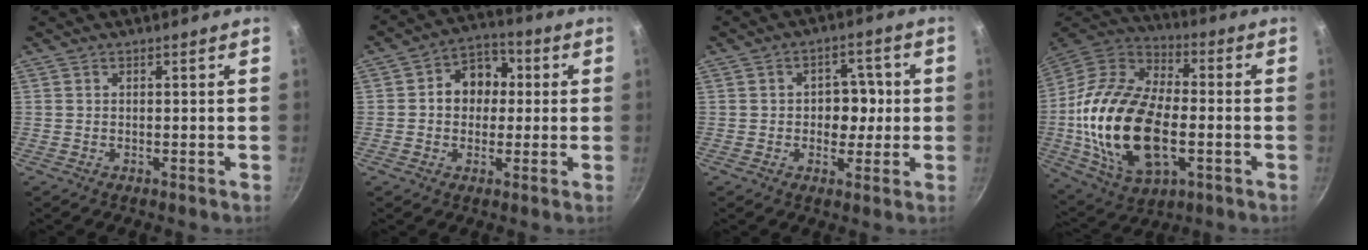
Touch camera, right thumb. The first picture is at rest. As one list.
[{"total": 9.1, "force": [0.7, 7.5, 5.1], "torque": [-0.026, 0.018, -0.003]}, {"total": 6.8, "force": [-0.1, 5.2, 4.3], "torque": [-0.010, 0.008, -0.005]}, {"total": 26.0, "force": [-3.8, 14.9, 21.0], "torque": [-0.400, 0.021, -0.066]}]